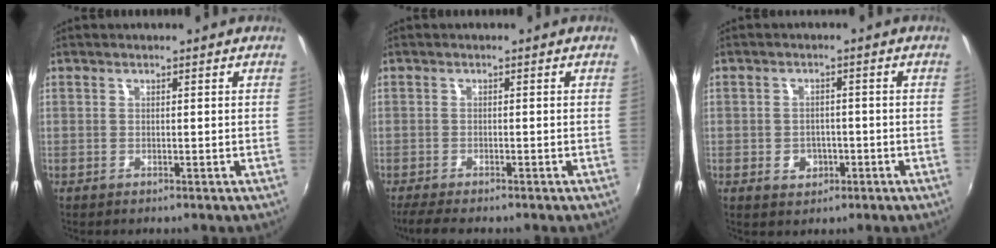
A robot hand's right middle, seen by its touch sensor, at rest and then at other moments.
{"total": 4.8, "force": [-3.9, 0.8, 2.6], "torque": [-0.063, -0.020, -0.070]}
{"total": 4.0, "force": [-1.4, 3.3, 1.7], "torque": [-0.035, 0.003, -0.015]}